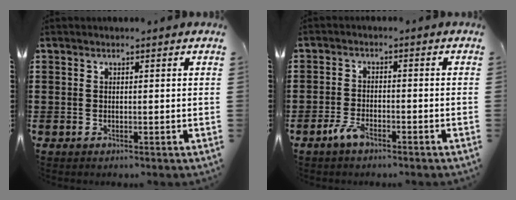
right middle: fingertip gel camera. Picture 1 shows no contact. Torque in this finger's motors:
{"motor_torque": [1.64, 0.04, -0.09, -0.05]}